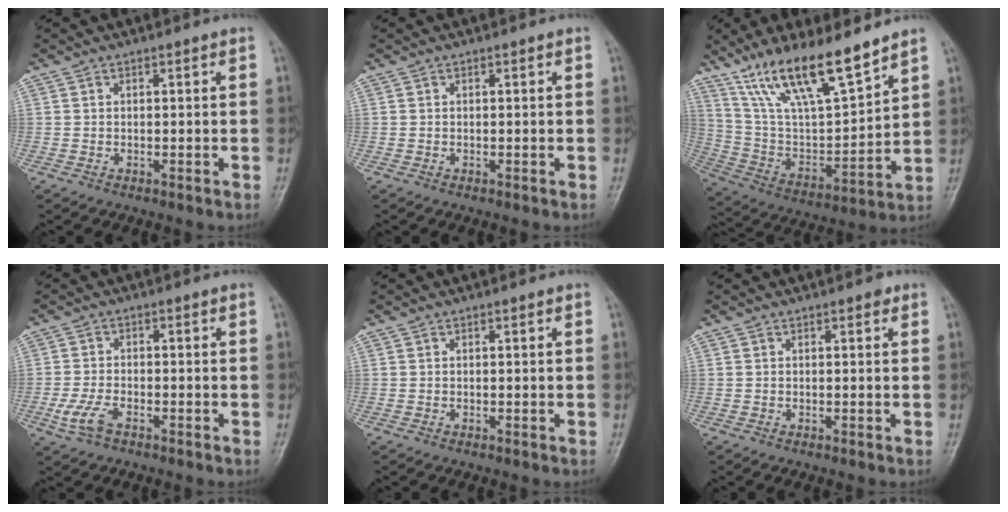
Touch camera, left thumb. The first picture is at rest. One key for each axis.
{"total": 0.0}
{"total": 18.4, "fx": 13.4, "fy": 4.5, "fz": 11.8, "tx": -0.189, "ty": -0.061, "tz": 0.258}
{"total": 4.7, "fx": -2.5, "fy": 2.3, "fz": 3.3, "tx": -0.077, "ty": 0.007, "tz": -0.048}
{"total": 0.0}
{"total": 0.7, "fx": 0.4, "fy": 0.5, "fz": 0.5, "tx": 0.000, "ty": 0.000, "tz": 0.000}